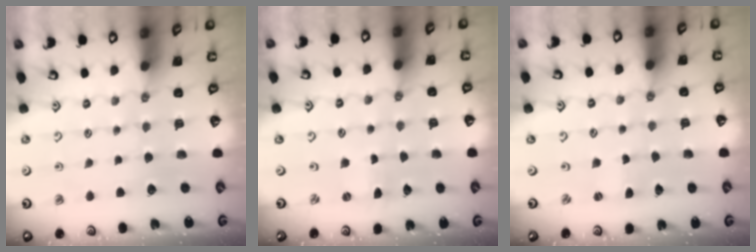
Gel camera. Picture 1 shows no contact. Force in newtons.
{"total": 0.0}
{"total": 0.7, "press": 0.7, "slide": 0.1}